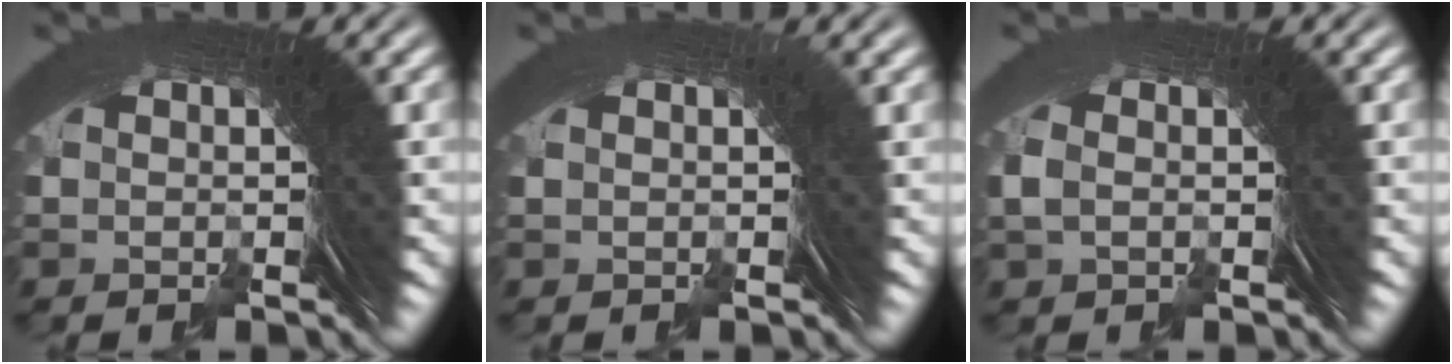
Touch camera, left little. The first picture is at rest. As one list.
[{"total": 0.6, "force": [0.3, -0.3, 0.4], "torque": [0.000, 0.008, 0.002]}, {"total": 0.6, "force": [-0.6, -0.1, 0.2], "torque": [-0.011, -0.009, -0.004]}]